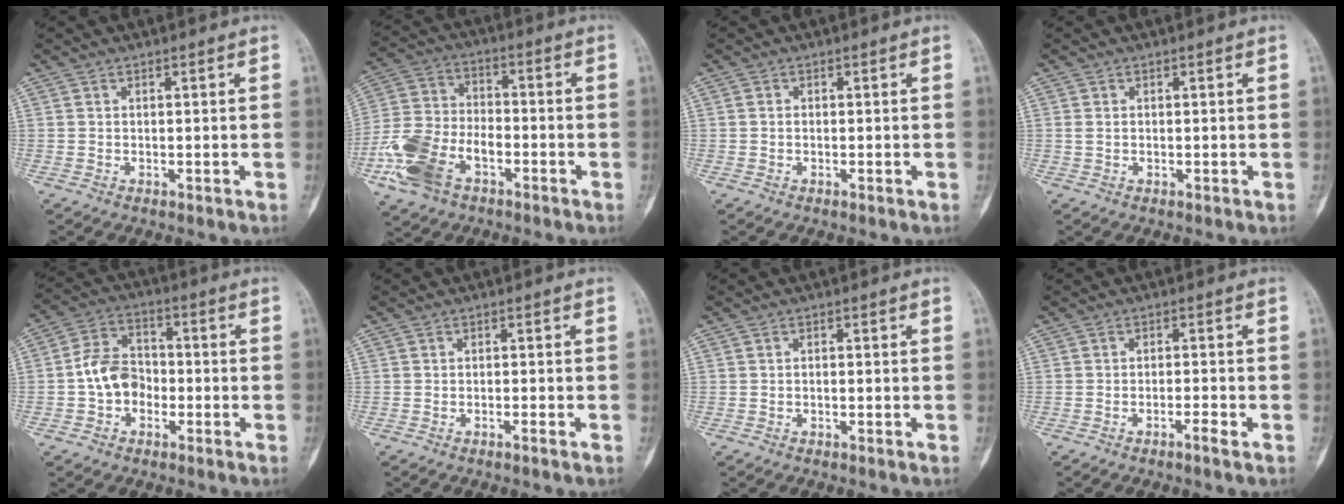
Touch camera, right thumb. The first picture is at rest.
{"total": 14.1, "force": [-6.3, 8.8, 9.0], "torque": [-0.183, 0.029, -0.124]}
{"total": 0.5, "force": [-0.2, 0.4, 0.3], "torque": [-0.005, -0.002, -0.008]}
{"total": 0.7, "force": [0.1, 0.5, 0.5], "torque": [-0.012, 0.002, 0.004]}
{"total": 8.4, "force": [-1.9, 6.5, 5.0], "torque": [-0.068, 0.036, -0.048]}
{"total": 1.0, "force": [-0.7, -0.1, 0.7], "torque": [-0.017, 0.002, -0.011]}
{"total": 0.5, "force": [-0.4, 0.1, 0.3], "torque": [-0.008, 0.005, -0.008]}
{"total": 2.1, "force": [-1.4, 0.0, 1.5], "torque": [-0.035, 0.005, -0.027]}